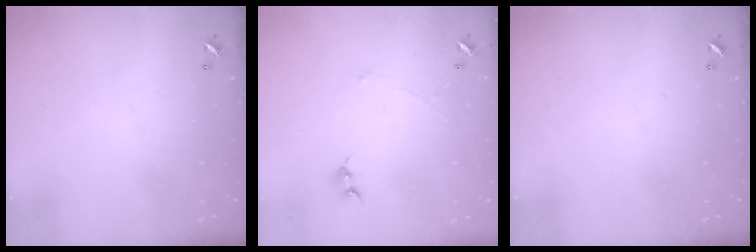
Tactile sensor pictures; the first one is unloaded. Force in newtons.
{"total": 1.0, "press": 0.8, "slide": 0.6}
{"total": 0.0}